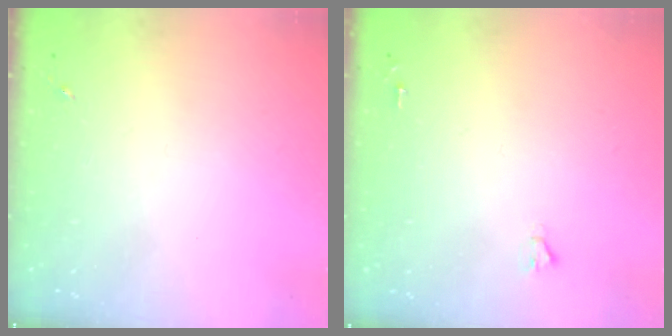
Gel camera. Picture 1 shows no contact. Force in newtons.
{"total": 1.6, "press": 1.6, "slide": 0.1}